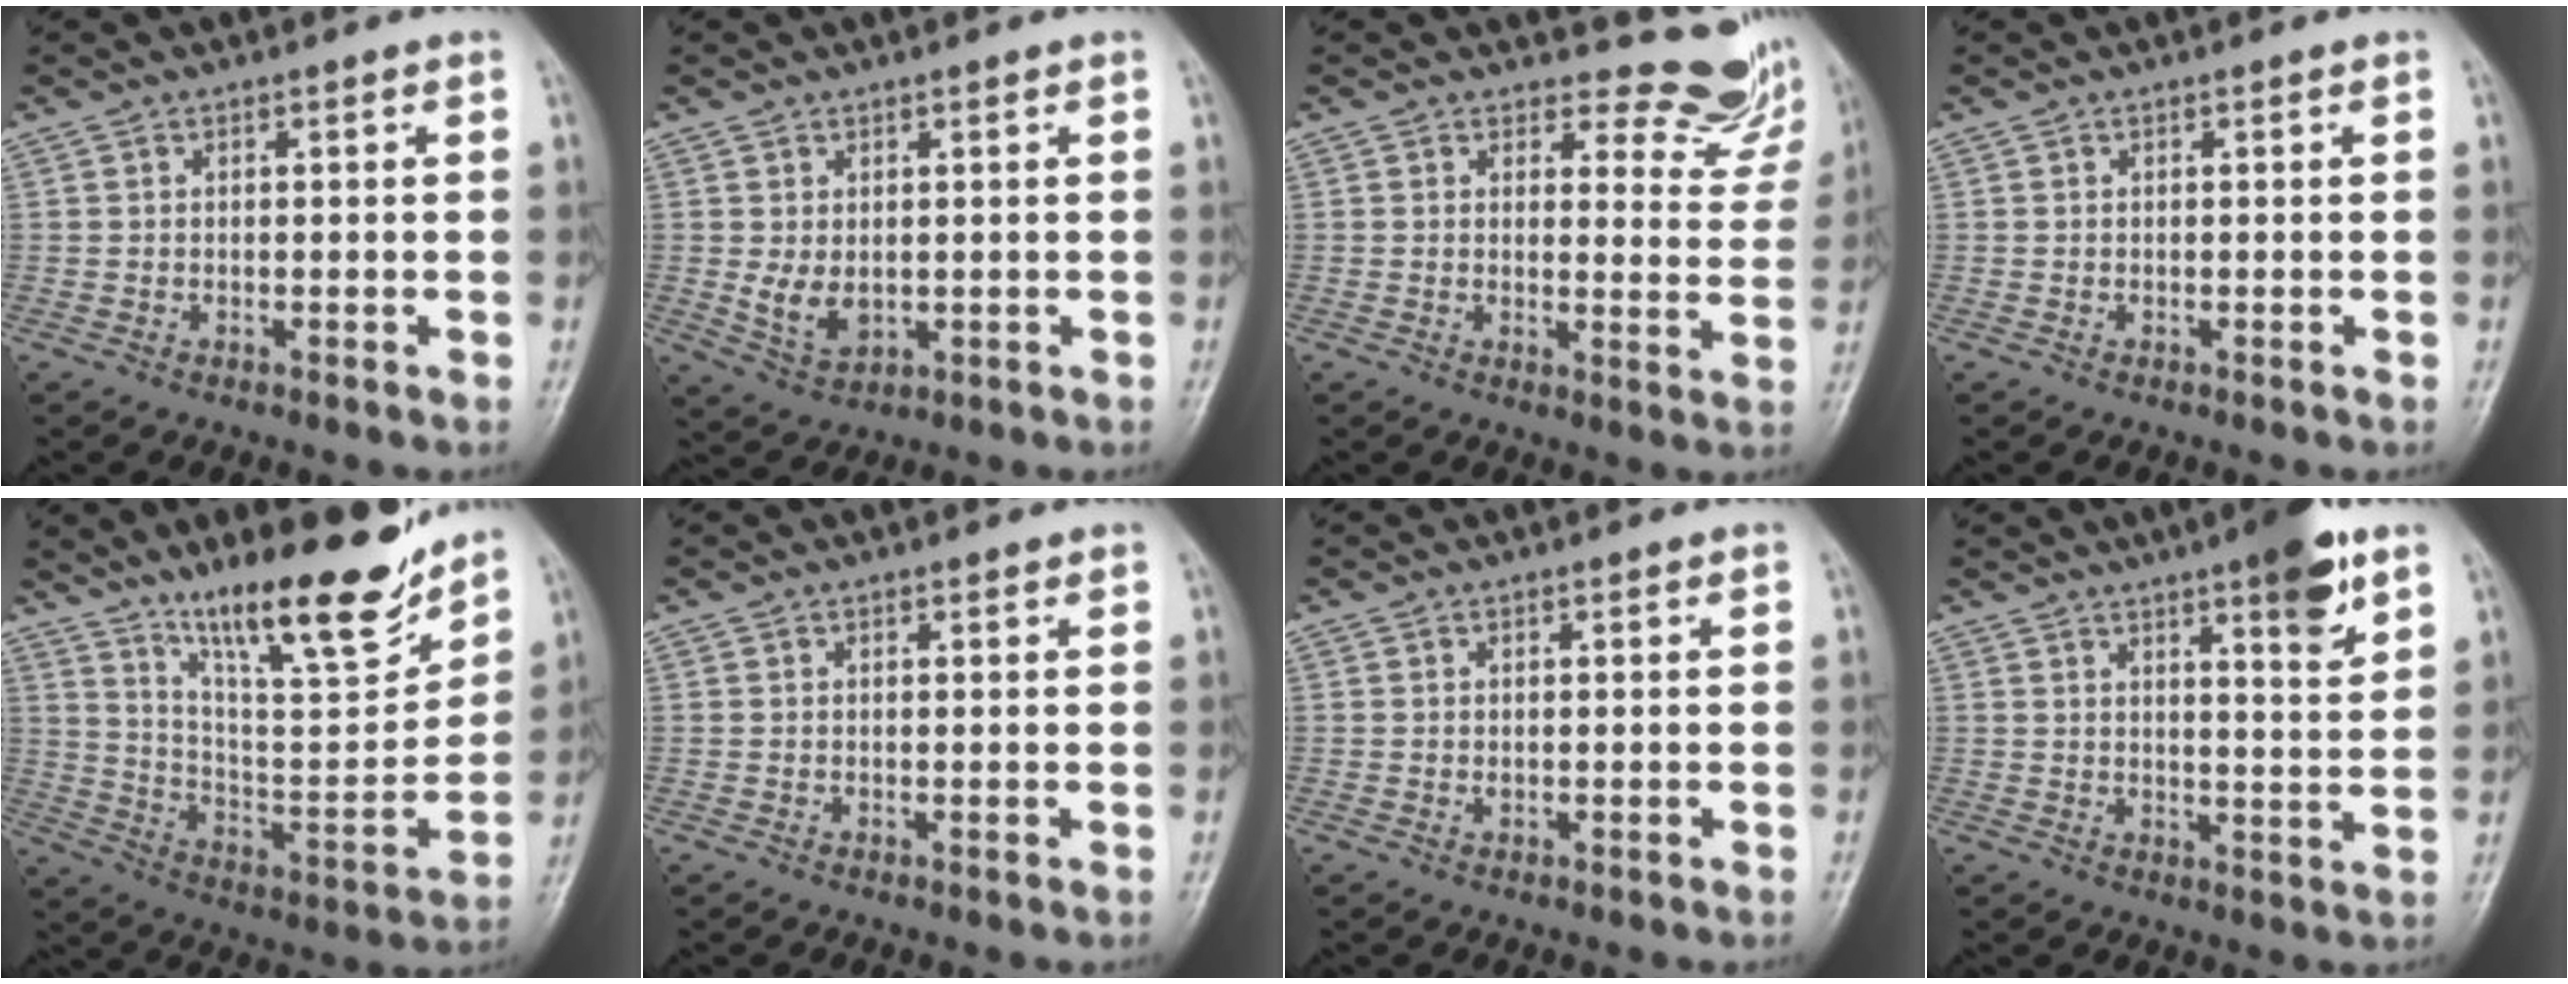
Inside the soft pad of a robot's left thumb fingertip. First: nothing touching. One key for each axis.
{"total": 5.2, "fx": 0.6, "fy": 3.4, "fz": 3.9, "tx": -0.061, "ty": -0.016, "tz": 0.024}
{"total": 9.3, "fx": 8.8, "fy": 3.1, "fz": 0.4, "tx": 0.033, "ty": -0.088, "tz": 0.083}
{"total": 0.0}
{"total": 20.8, "fx": 15.2, "fy": 4.7, "fz": 13.4, "tx": -0.177, "ty": -0.085, "tz": 0.259}
{"total": 0.8, "fx": 0.6, "fy": 0.3, "fz": 0.4, "tx": -0.008, "ty": -0.004, "tz": 0.008}
{"total": 1.0, "fx": 0.5, "fy": 0.5, "fz": 0.6, "tx": -0.008, "ty": -0.002, "tz": 0.008}
{"total": 9.8, "fx": 5.8, "fy": 1.9, "fz": 7.7, "tx": -0.096, "ty": -0.031, "tz": 0.078}